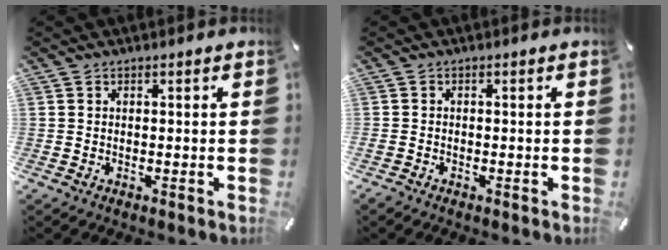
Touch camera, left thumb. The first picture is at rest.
{"total": 0.9, "force": [-0.7, 0.6, 0.2], "torque": [-0.002, 0.003, -0.015]}